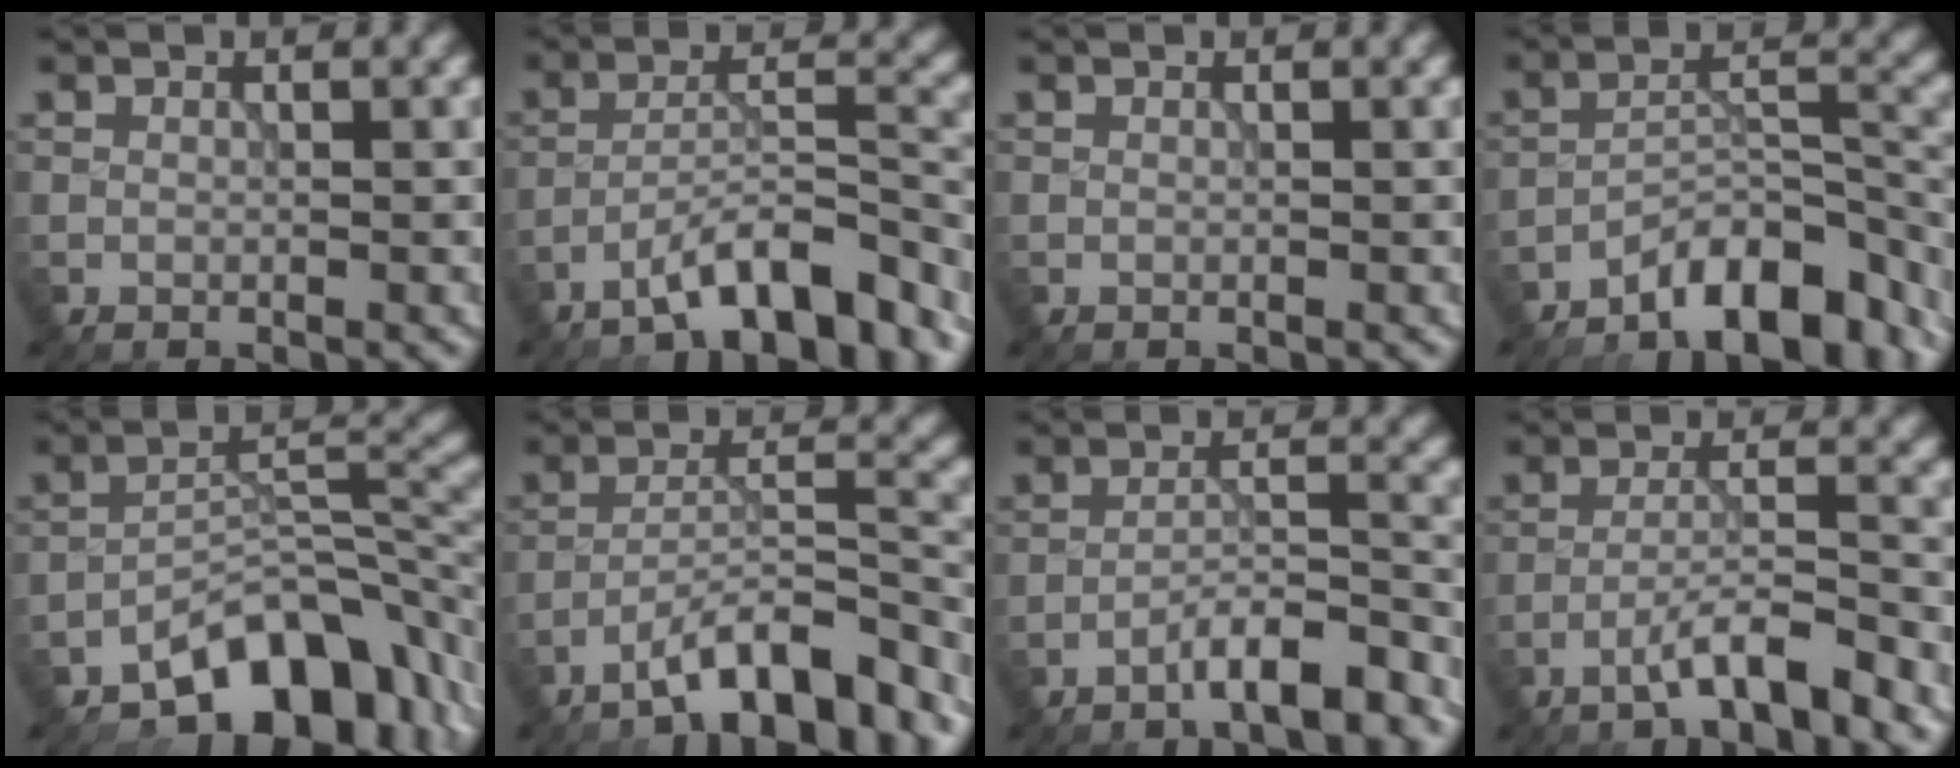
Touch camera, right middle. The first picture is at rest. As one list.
[{"total": 7.9, "force": [-5.9, 1.6, 5.0], "torque": [-0.074, 0.011, -0.097]}, {"total": 0.0}, {"total": 8.7, "force": [-6.5, 2.7, 5.0], "torque": [-0.063, 0.005, -0.116]}, {"total": 9.0, "force": [-6.2, 3.8, 5.4], "torque": [-0.062, 0.007, -0.114]}, {"total": 8.7, "force": [-6.6, 1.9, 5.3], "torque": [-0.076, 0.012, -0.113]}, {"total": 5.8, "force": [-4.3, 1.1, 3.7], "torque": [-0.052, 0.012, -0.072]}, {"total": 5.0, "force": [-3.3, 0.5, 3.7], "torque": [-0.062, 0.011, -0.066]}]